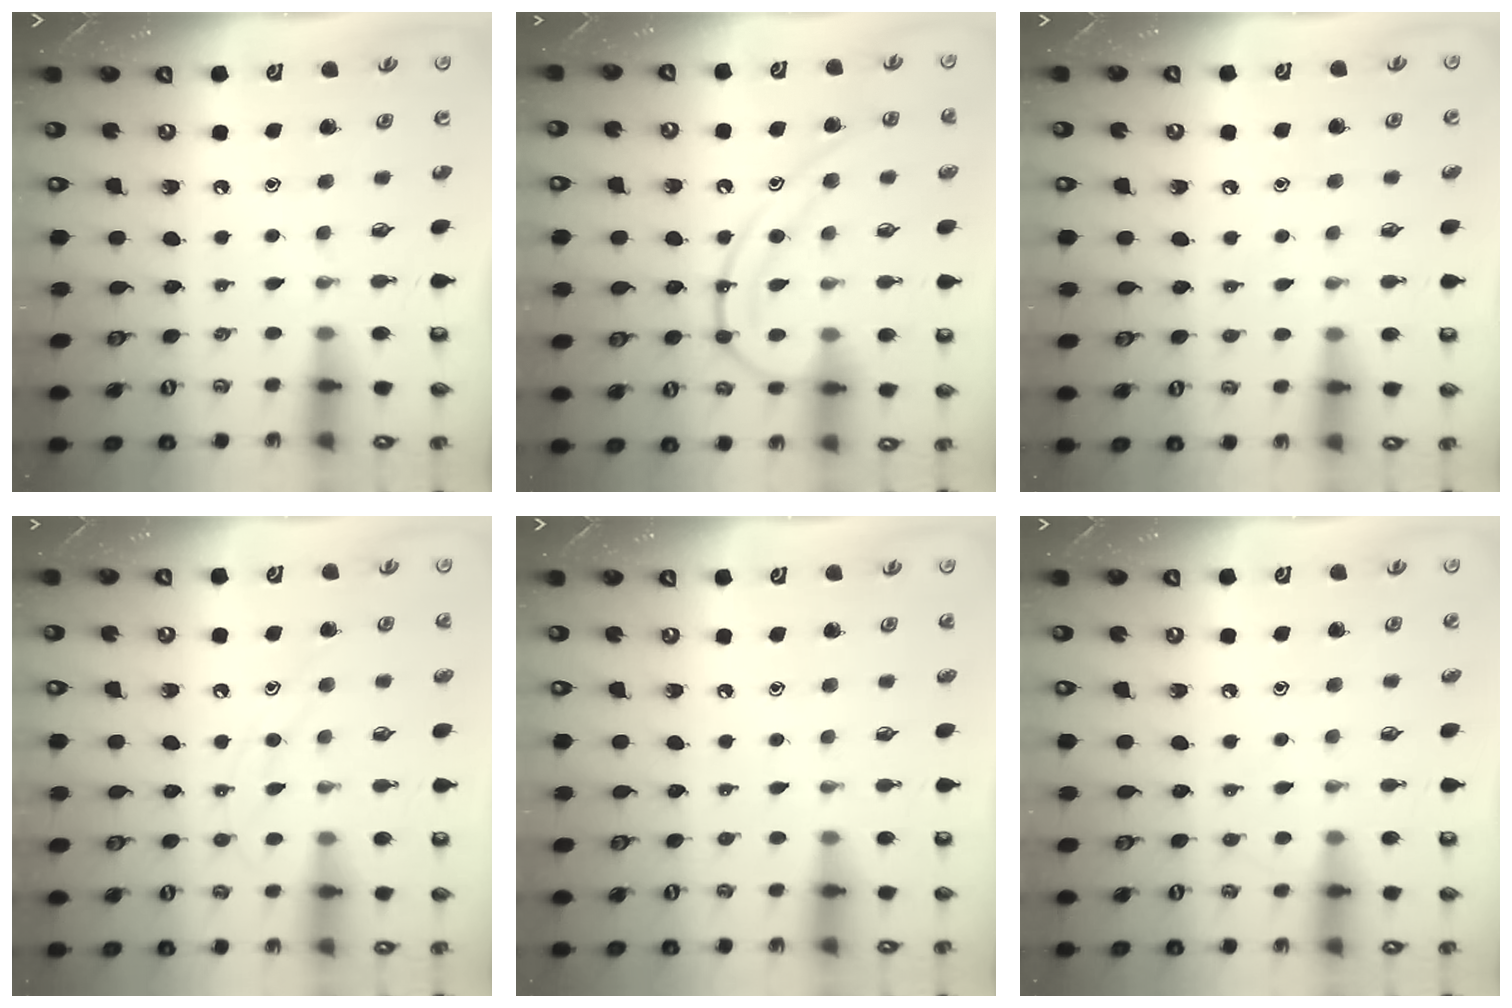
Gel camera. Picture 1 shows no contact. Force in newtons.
{"total": 15.3, "press": 15.2, "slide": 1.5}
{"total": 4.6, "press": 4.5, "slide": 0.5}
{"total": 8.7, "press": 8.6, "slide": 0.7}
{"total": 1.7, "press": 1.7, "slide": 0.1}
{"total": 6.1, "press": 6.1, "slide": 0.7}